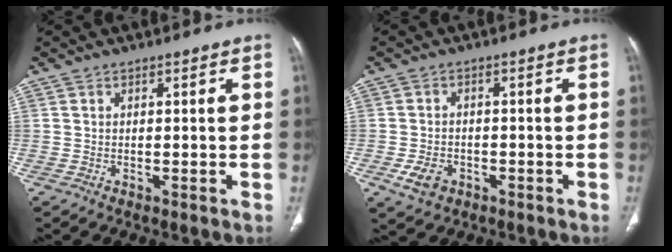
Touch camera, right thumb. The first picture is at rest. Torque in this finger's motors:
{"motor_torque": [-0.13, 0.25, -0.18, -0.10, 0.12]}